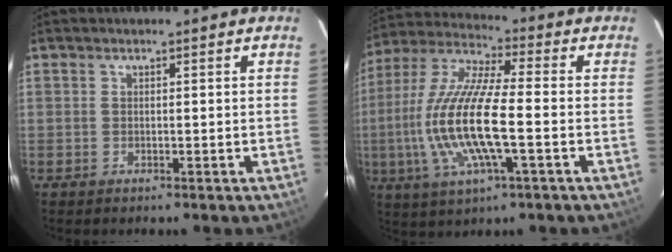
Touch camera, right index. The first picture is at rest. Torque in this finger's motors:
{"motor_torque": [1.42, -0.38, 1.05, 0.21]}